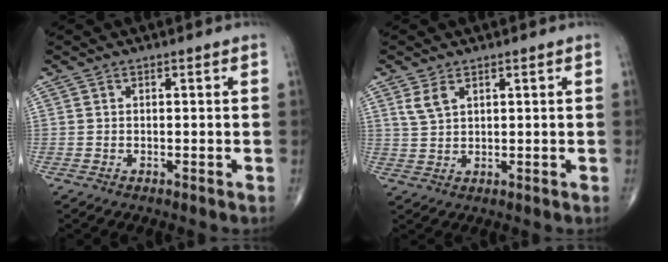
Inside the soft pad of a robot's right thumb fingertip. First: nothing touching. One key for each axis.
{"total": 3.2, "fx": 1.8, "fy": 1.7, "fz": 2.0, "tx": -0.041, "ty": -0.003, "tz": 0.045}